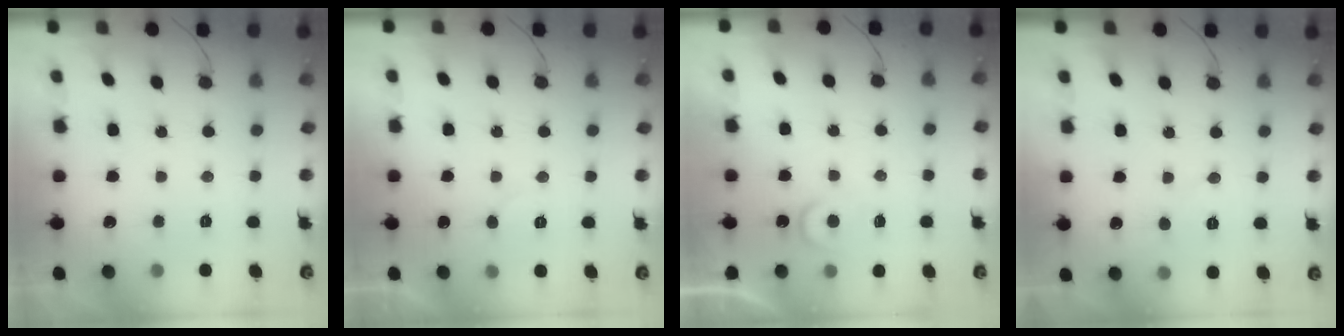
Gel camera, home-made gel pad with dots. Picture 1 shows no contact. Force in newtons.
{"total": 4.1, "press": 4.1, "slide": 0.3}
{"total": 4.5, "press": 4.5, "slide": 0.4}
{"total": 4.5, "press": 4.5, "slide": 0.4}